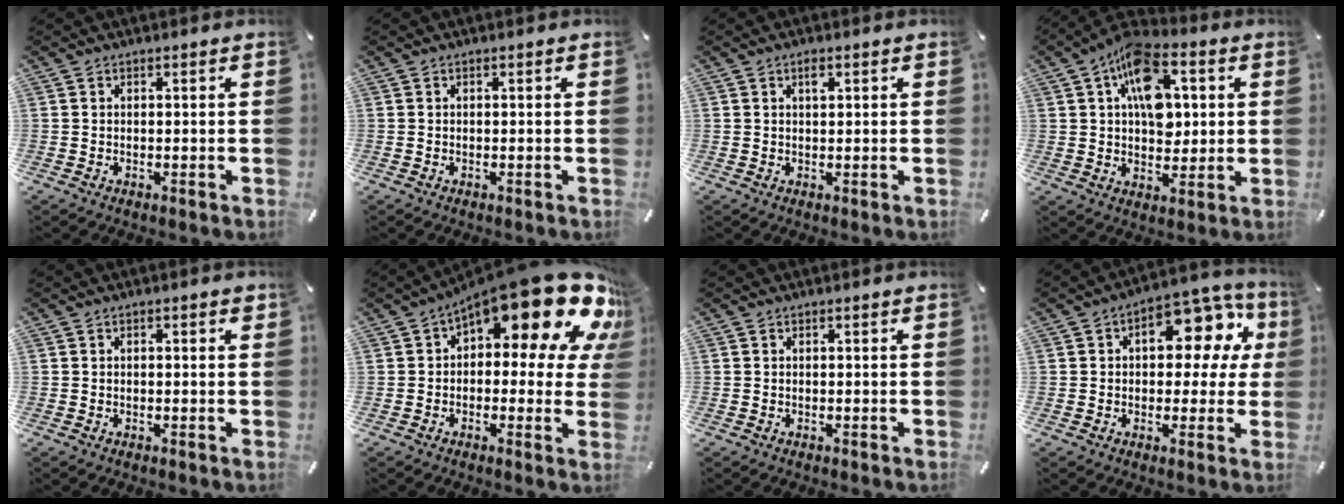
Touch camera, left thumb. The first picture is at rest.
{"total": 0.0}
{"total": 1.6, "force": [0.7, 0.6, 1.3], "torque": [-0.020, 0.001, 0.010]}
{"total": 14.4, "force": [3.9, 9.4, 10.2], "torque": [-0.155, -0.006, 0.070]}
{"total": 0.7, "force": [0.1, 0.3, 0.7], "torque": [-0.012, 0.003, 0.000]}
{"total": 21.4, "force": [12.1, 8.4, 15.5], "torque": [-0.217, -0.085, 0.201]}
{"total": 0.0}
{"total": 13.8, "force": [4.7, 8.1, 10.1], "torque": [-0.120, -0.034, 0.078]}